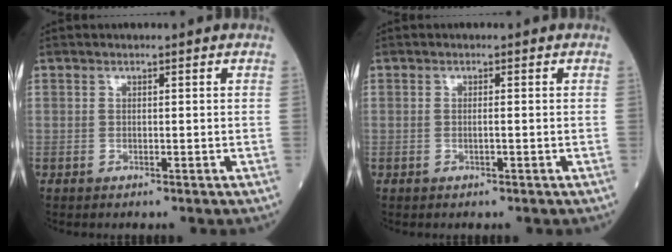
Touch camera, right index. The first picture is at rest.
{"total": 0.7, "force": [-0.1, 0.0, 0.7], "torque": [-0.017, 0.000, -0.002]}